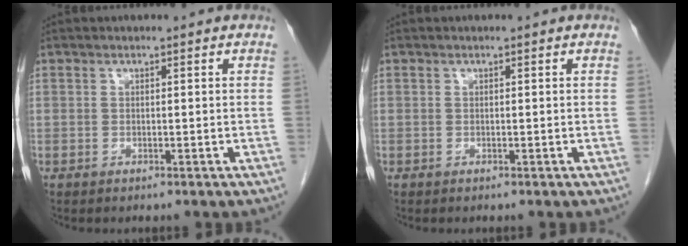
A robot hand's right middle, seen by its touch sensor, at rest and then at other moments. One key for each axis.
{"total": 0.0}